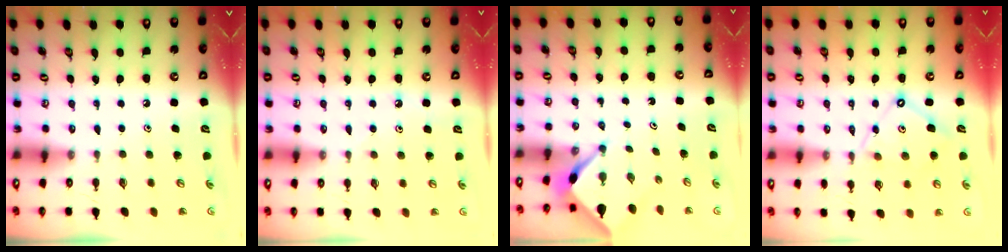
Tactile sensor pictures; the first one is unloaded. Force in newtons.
{"total": 4.0, "press": 3.9, "slide": 0.5}
{"total": 2.3, "press": 2.3, "slide": 0.3}
{"total": 9.9, "press": 9.9, "slide": 0.7}